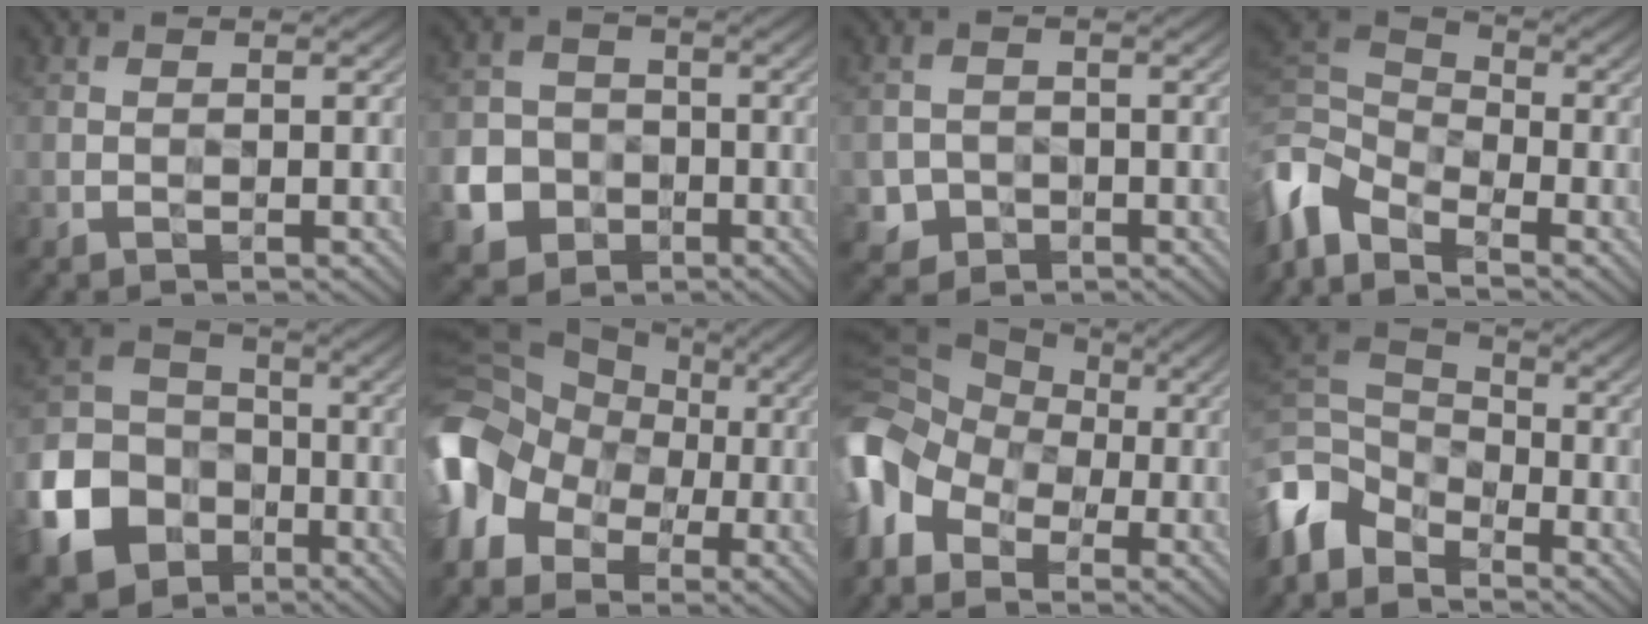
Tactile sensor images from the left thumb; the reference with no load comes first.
{"total": 6.7, "force": [-2.6, 5.9, 2.0], "torque": [-0.060, -0.020, -0.067]}
{"total": 2.5, "force": [-1.1, 2.3, 0.2], "torque": [-0.001, -0.004, -0.019]}
{"total": 7.0, "force": [-4.8, 3.2, 4.0], "torque": [-0.092, -0.009, -0.110]}
{"total": 14.2, "force": [-5.8, 11.3, 6.4], "torque": [-0.220, -0.038, -0.116]}
{"total": 11.9, "force": [-2.8, 10.2, 5.5], "torque": [-0.169, -0.011, -0.071]}
{"total": 10.0, "force": [-3.7, 7.7, 5.1], "torque": [-0.154, -0.015, -0.085]}
{"total": 6.7, "force": [-4.1, 4.1, 3.4], "torque": [-0.086, 0.001, -0.104]}